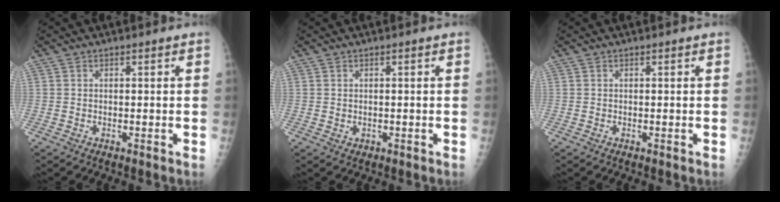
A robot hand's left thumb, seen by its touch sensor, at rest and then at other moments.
{"total": 1.0, "force": [0.0, 0.9, 0.5], "torque": [-0.009, -0.001, 0.005]}
{"total": 0.0}